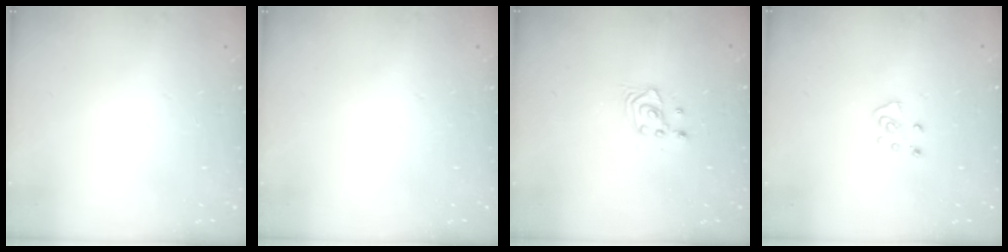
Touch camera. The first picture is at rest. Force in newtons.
{"total": 0.0}
{"total": 3.2, "press": 3.2, "slide": 0.4}
{"total": 5.7, "press": 5.7, "slide": 0.7}